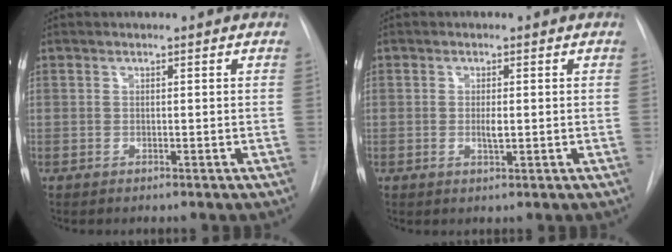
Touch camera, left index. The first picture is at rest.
{"total": 1.8, "force": [-0.1, 0.4, 1.7], "torque": [-0.035, -0.002, -0.001]}